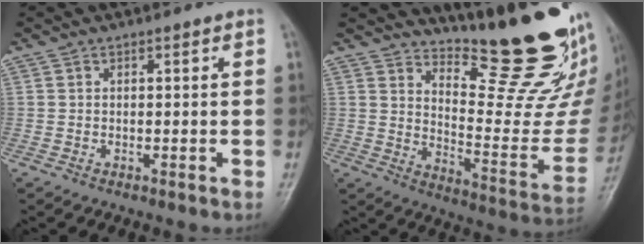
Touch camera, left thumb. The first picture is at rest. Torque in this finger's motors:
{"motor_torque": [0.66, 0.44, 1.16, -1.61, 0.06]}